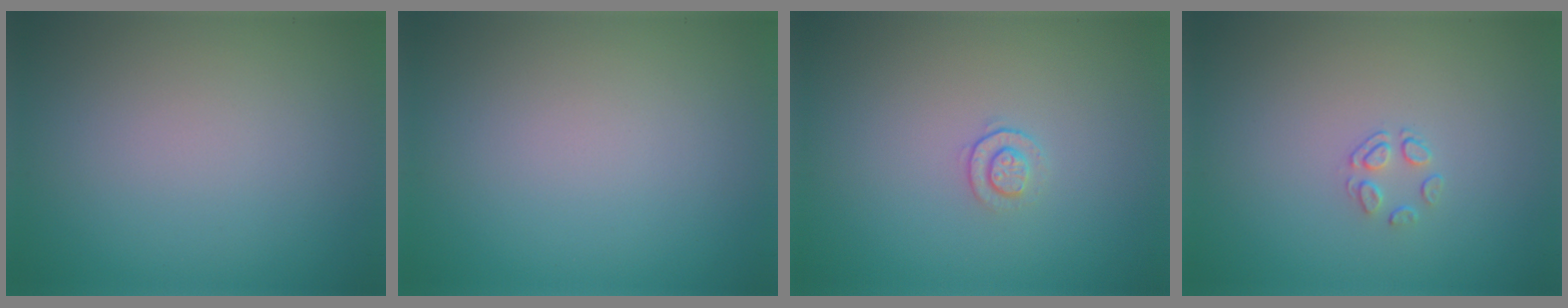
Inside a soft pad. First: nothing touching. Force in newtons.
{"total": 0.0}
{"total": 1.1, "press": 0.7, "slide": 0.9}
{"total": 1.4, "press": 0.6, "slide": 1.2}